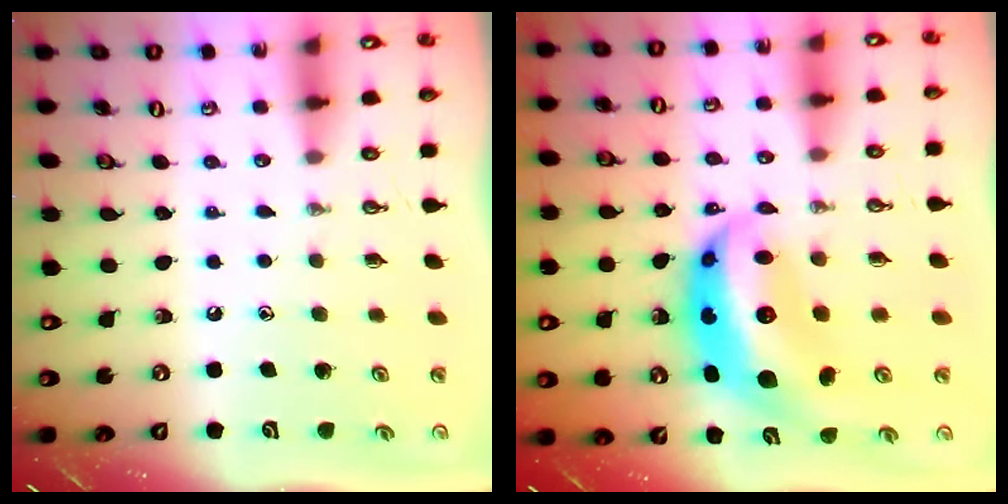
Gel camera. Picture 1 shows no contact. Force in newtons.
{"total": 13.4, "press": 13.3, "slide": 1.4}